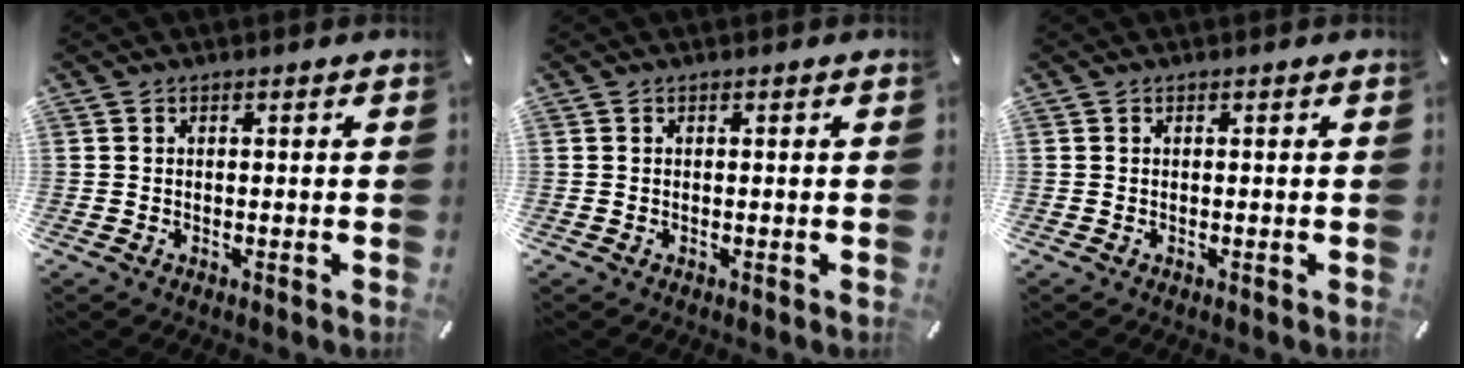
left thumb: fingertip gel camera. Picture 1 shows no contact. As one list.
[{"total": 0.0}, {"total": 0.0}]